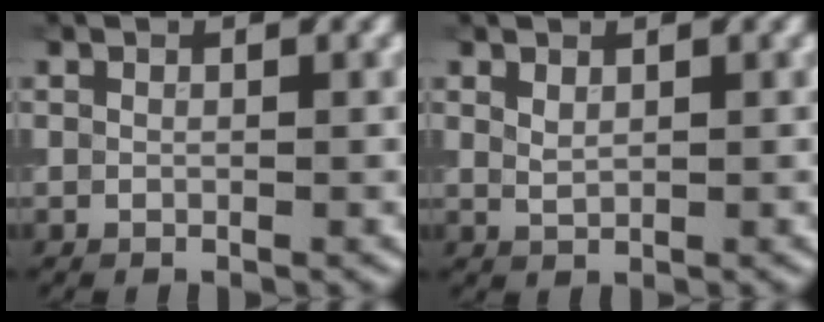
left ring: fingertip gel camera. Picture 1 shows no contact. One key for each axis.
{"total": 0.9, "fx": 0.6, "fy": 0.4, "fz": 0.6, "tx": -0.016, "ty": -0.002, "tz": 0.017}